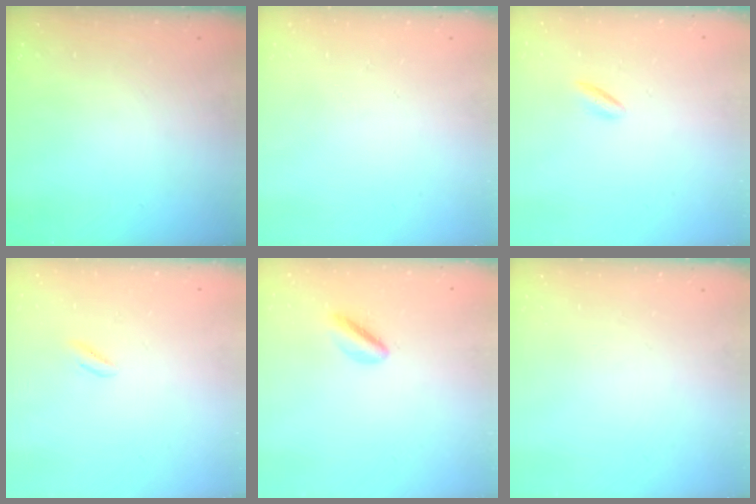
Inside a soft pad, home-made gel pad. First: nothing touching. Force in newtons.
{"total": 0.0}
{"total": 2.1, "press": 2.0, "slide": 0.5}
{"total": 1.9, "press": 1.7, "slide": 0.8}
{"total": 3.2, "press": 2.9, "slide": 1.4}
{"total": 0.0}